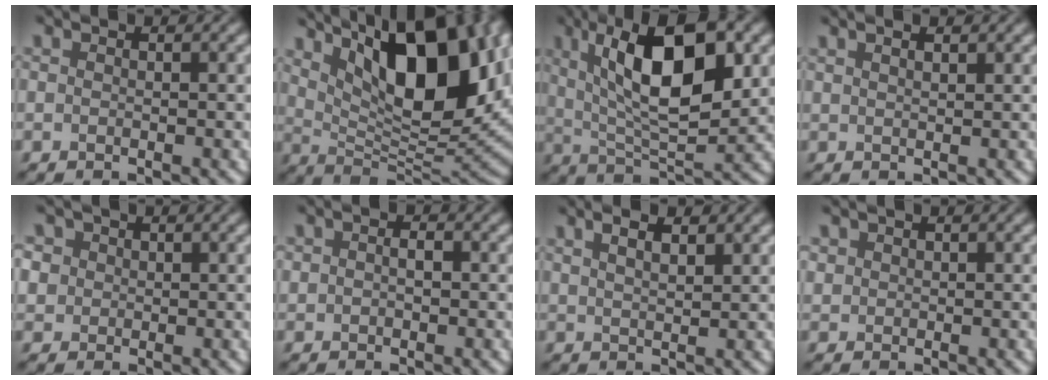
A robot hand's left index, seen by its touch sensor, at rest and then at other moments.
{"total": 14.2, "force": [5.7, 5.6, 11.8], "torque": [-0.184, 0.002, 0.100]}
{"total": 11.1, "force": [3.2, 3.8, 9.9], "torque": [-0.160, 0.006, 0.052]}
{"total": 1.3, "force": [1.0, 0.1, 0.9], "torque": [-0.008, 0.003, 0.012]}
{"total": 4.5, "force": [2.1, 3.5, 1.9], "torque": [-0.059, 0.013, 0.030]}
{"total": 1.7, "force": [0.1, 1.2, 1.2], "torque": [-0.019, 0.008, -0.003]}
{"total": 2.5, "force": [1.6, 0.6, 1.7], "torque": [-0.023, 0.009, 0.023]}
{"total": 0.6, "force": [0.3, 0.6, 0.0], "torque": [-0.002, -0.002, 0.009]}